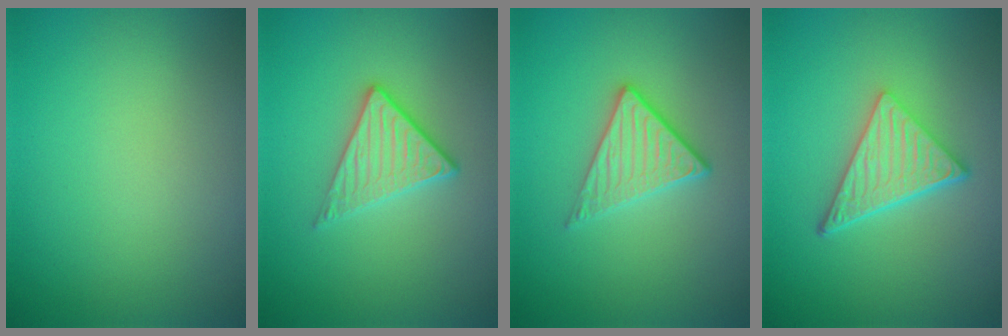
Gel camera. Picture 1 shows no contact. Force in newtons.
{"total": 2.9, "press": 2.6, "slide": 1.2}
{"total": 2.9, "press": 2.6, "slide": 1.2}
{"total": 4.9, "press": 3.5, "slide": 3.4}